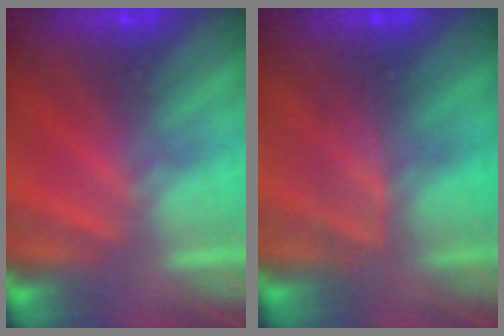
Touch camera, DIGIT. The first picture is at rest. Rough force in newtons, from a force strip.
{"total": 2.5}